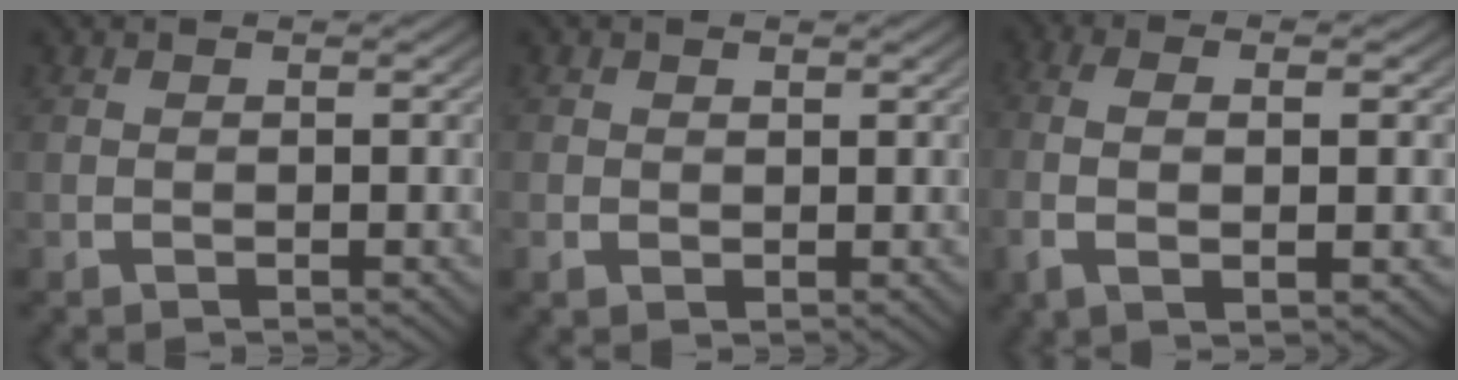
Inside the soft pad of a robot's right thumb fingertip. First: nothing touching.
{"total": 1.0, "force": [0.4, 0.8, 0.4], "torque": [-0.004, -0.004, 0.012]}
{"total": 5.4, "force": [0.1, 1.9, 5.0], "torque": [-0.111, -0.004, 0.008]}